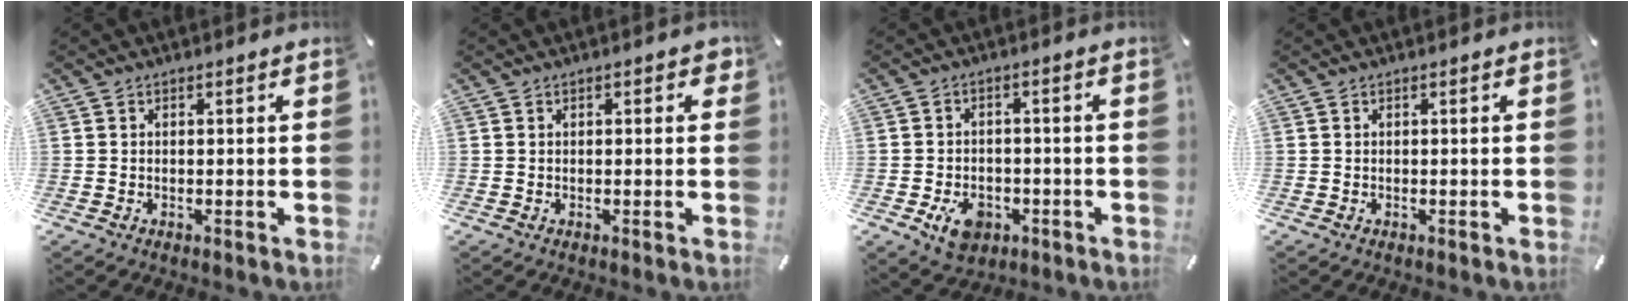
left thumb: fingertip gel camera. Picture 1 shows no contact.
{"total": 1.4, "force": [0.3, 0.9, 1.1], "torque": [-0.005, 0.000, 0.000]}
{"total": 7.0, "force": [-2.8, 5.2, 3.8], "torque": [-0.076, 0.010, -0.052]}
{"total": 0.0}